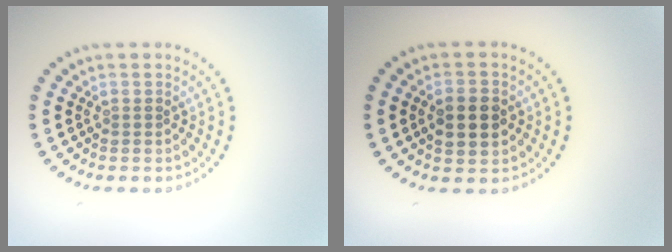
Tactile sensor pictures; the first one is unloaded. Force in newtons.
{"total": 3.7, "press": 3.7, "slide": 0.2}